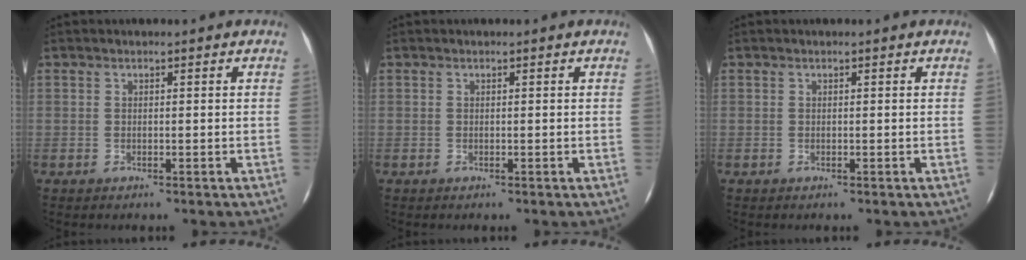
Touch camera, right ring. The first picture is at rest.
{"total": 0.0}
{"total": 0.0}